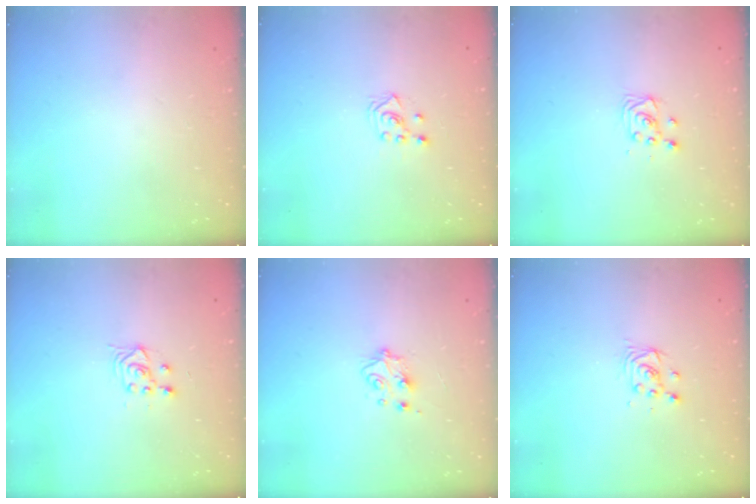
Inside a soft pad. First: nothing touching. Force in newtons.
{"total": 3.7, "press": 3.7, "slide": 0.7}
{"total": 3.5, "press": 3.5, "slide": 0.4}
{"total": 3.0, "press": 2.6, "slide": 1.3}
{"total": 4.8, "press": 4.8, "slide": 0.4}
{"total": 3.4, "press": 3.4, "slide": 0.3}